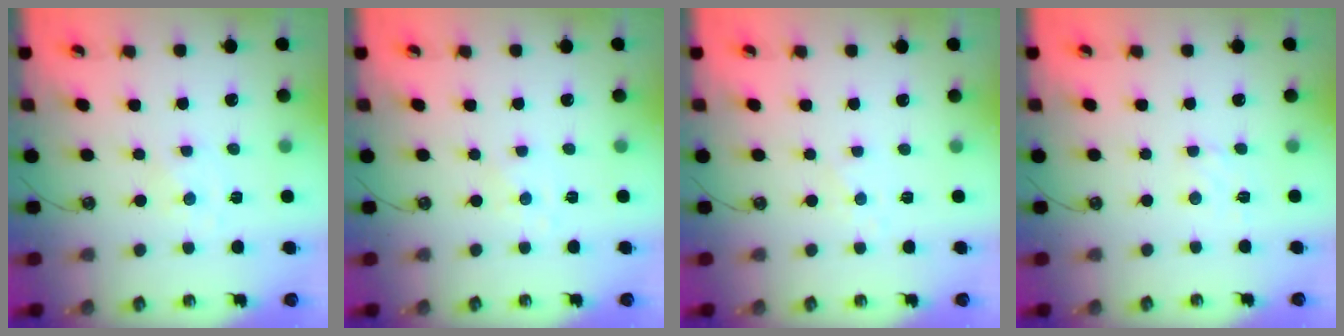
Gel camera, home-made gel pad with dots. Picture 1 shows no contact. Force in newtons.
{"total": 1.1, "press": 1.1, "slide": 0.2}
{"total": 2.7, "press": 2.7, "slide": 0.4}
{"total": 2.4, "press": 2.4, "slide": 0.6}